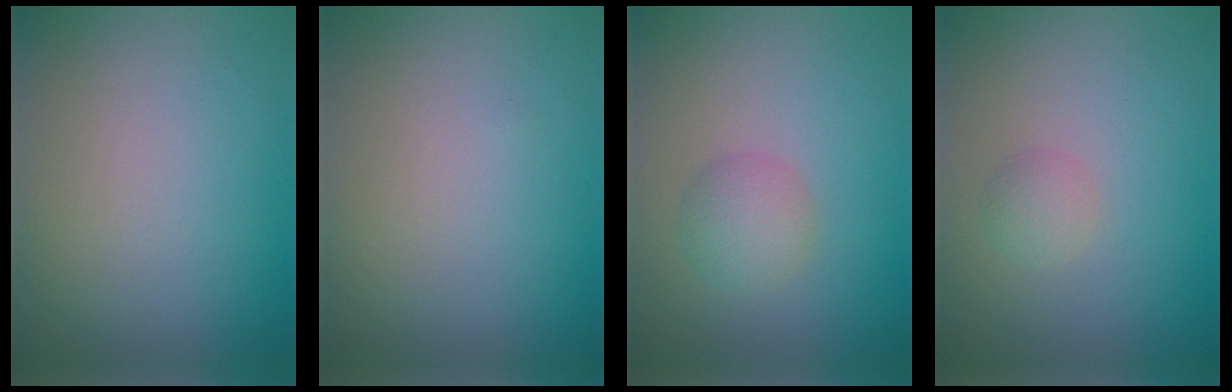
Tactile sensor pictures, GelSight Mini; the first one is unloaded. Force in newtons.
{"total": 0.0}
{"total": 2.5, "press": 2.5, "slide": 0.1}
{"total": 1.4, "press": 1.4, "slide": 0.0}